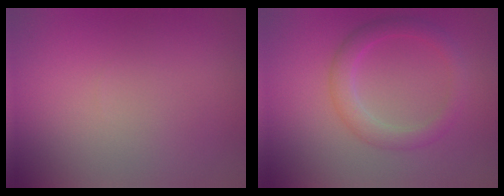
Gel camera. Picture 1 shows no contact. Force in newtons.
{"total": 2.7, "press": 2.7, "slide": 0.1}